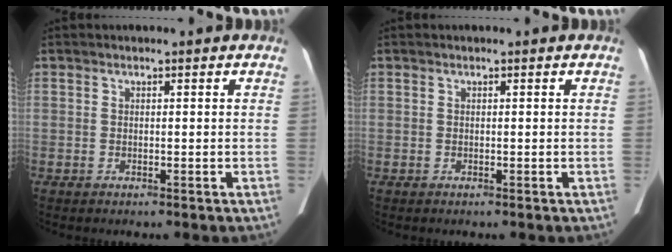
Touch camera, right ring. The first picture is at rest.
{"total": 0.0}